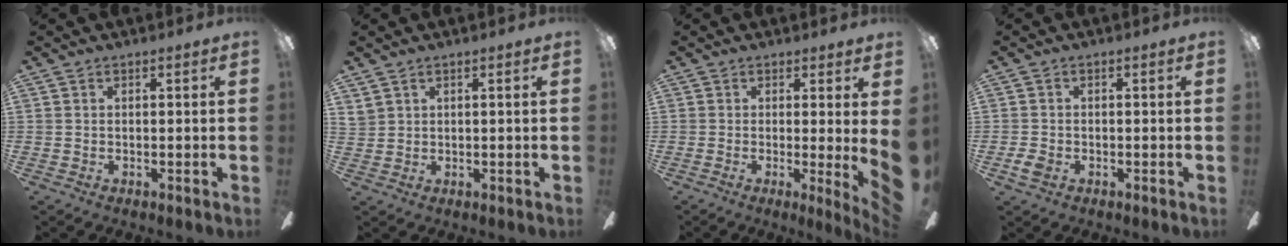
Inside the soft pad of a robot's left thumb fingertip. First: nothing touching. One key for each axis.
{"total": 1.5, "fx": 1.1, "fy": 0.7, "fz": 0.8, "tx": -0.018, "ty": -0.002, "tz": 0.021}
{"total": 4.4, "fx": 0.9, "fy": -0.2, "fz": 4.3, "tx": -0.061, "ty": -0.029, "tz": 0.020}
{"total": 2.7, "fx": -1.1, "fy": 1.7, "fz": 1.9, "tx": -0.051, "ty": -0.001, "tz": -0.025}